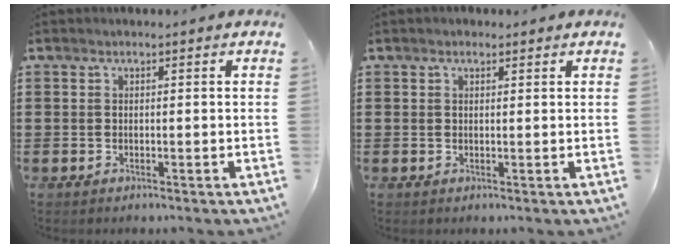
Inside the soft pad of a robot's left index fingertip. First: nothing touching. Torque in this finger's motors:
{"motor_torque": [0.75, 0.77, -0.05, -0.01]}